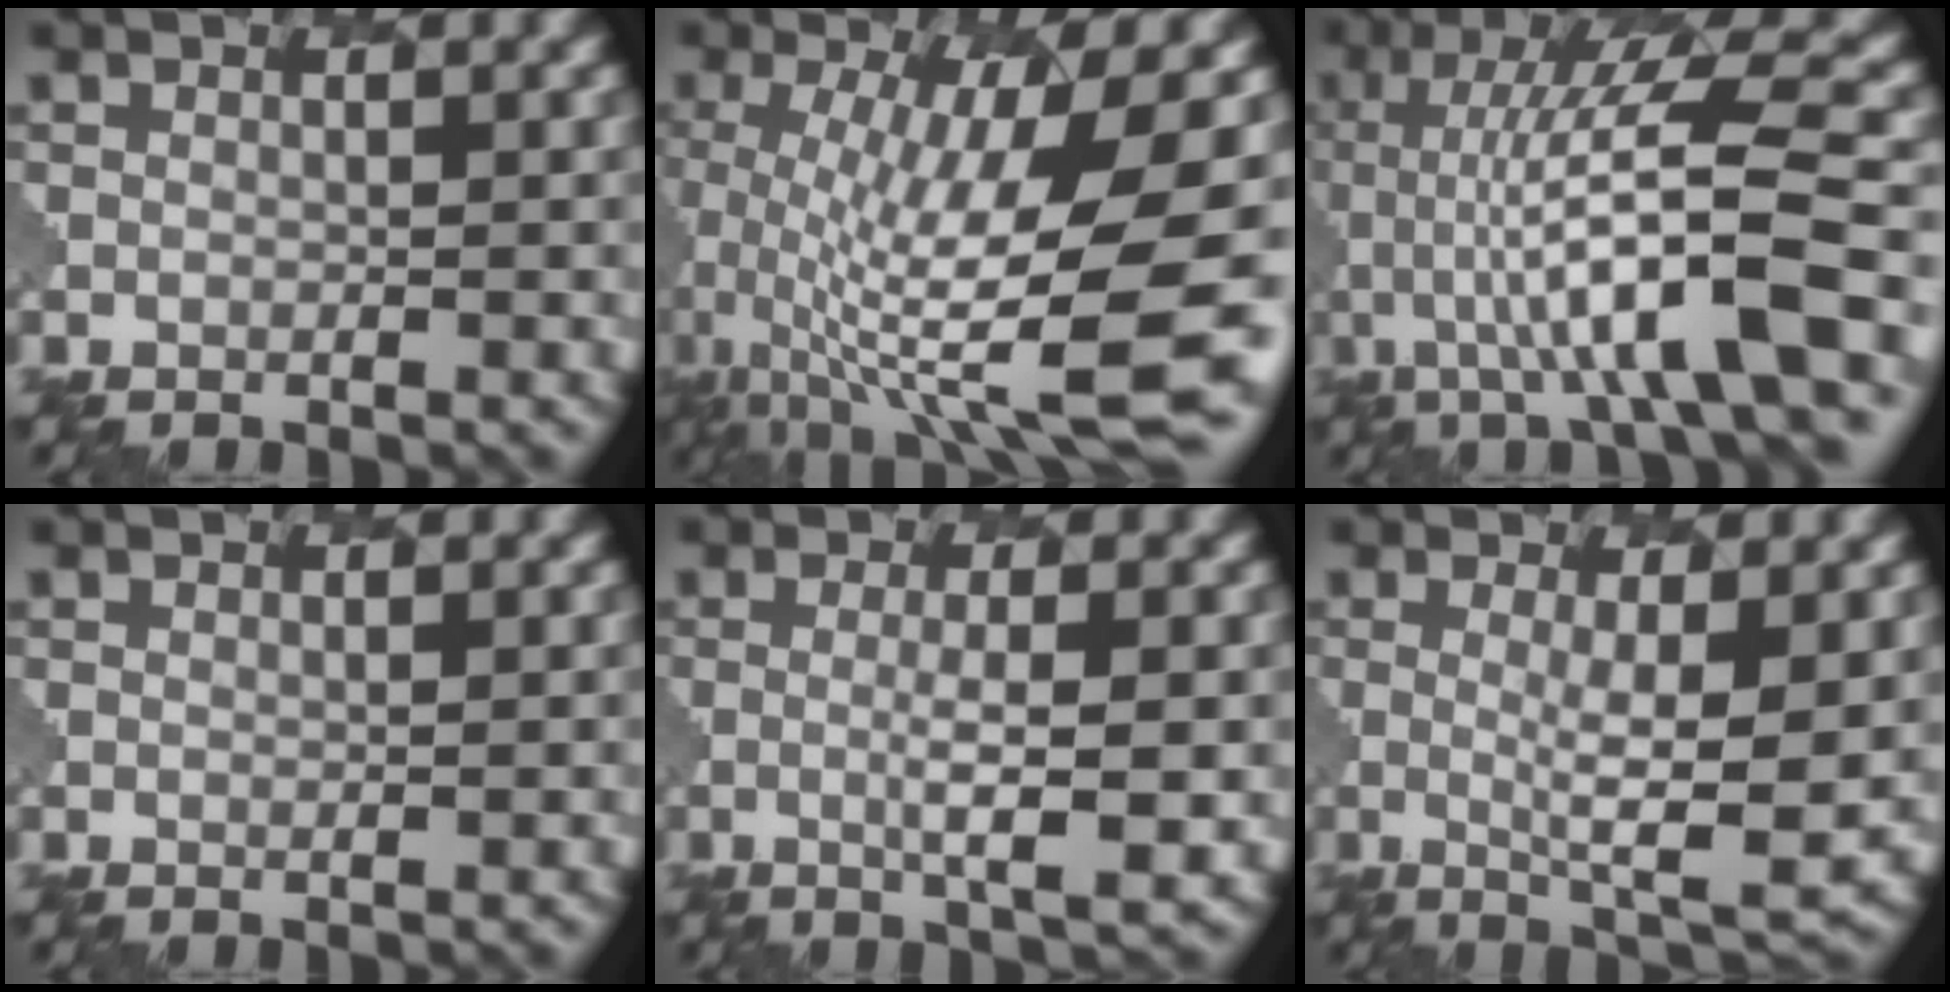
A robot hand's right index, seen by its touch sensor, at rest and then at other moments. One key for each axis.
{"total": 13.4, "fx": -0.7, "fy": 3.7, "fz": 12.8, "tx": -0.224, "ty": -0.019, "tz": -0.001}
{"total": 10.9, "fx": -1.6, "fy": 2.1, "fz": 10.6, "tx": -0.161, "ty": 0.023, "tz": -0.027}
{"total": 0.7, "fx": 0.6, "fy": 0.0, "fz": 0.2, "tx": -0.002, "ty": -0.002, "tz": 0.011}
{"total": 3.7, "fx": 0.1, "fy": 0.7, "fz": 3.6, "tx": -0.061, "ty": -0.005, "tz": 0.002}
{"total": 5.2, "fx": 0.7, "fy": 1.1, "fz": 5.1, "tx": -0.085, "ty": -0.014, "tz": 0.016}